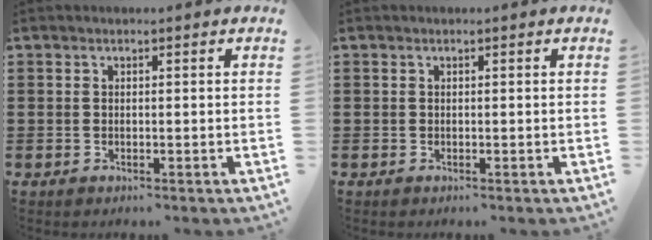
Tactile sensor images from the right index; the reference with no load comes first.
{"total": 0.0}